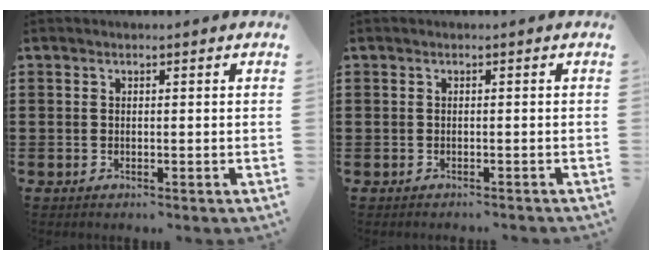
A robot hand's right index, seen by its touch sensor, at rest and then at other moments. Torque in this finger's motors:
{"motor_torque": [-1.20, 0.31, -1.06, -0.21]}